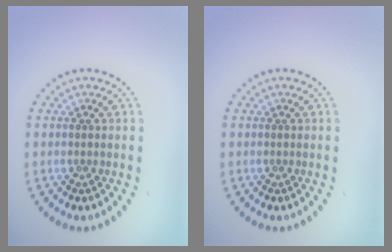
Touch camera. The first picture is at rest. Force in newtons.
{"total": 0.0}